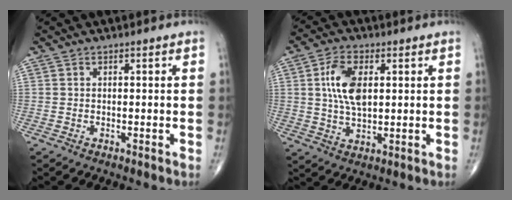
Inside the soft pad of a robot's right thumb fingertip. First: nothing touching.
{"total": 9.0, "force": [1.9, 4.8, 7.4], "torque": [-0.141, -0.003, 0.036]}